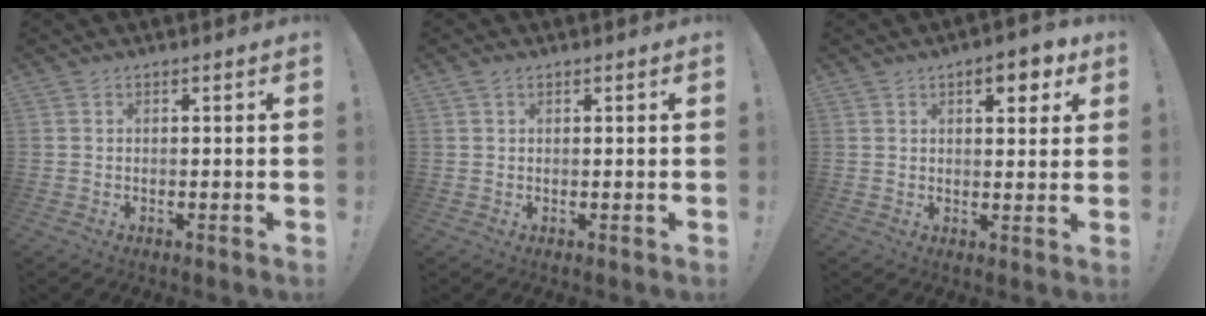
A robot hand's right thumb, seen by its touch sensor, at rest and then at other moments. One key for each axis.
{"total": 1.2, "fx": 0.8, "fy": 0.8, "fz": 0.5, "tx": -0.004, "ty": -0.001, "tz": 0.012}
{"total": 6.9, "fx": 3.6, "fy": 3.1, "fz": 5.0, "tx": -0.053, "ty": -0.011, "tz": 0.055}